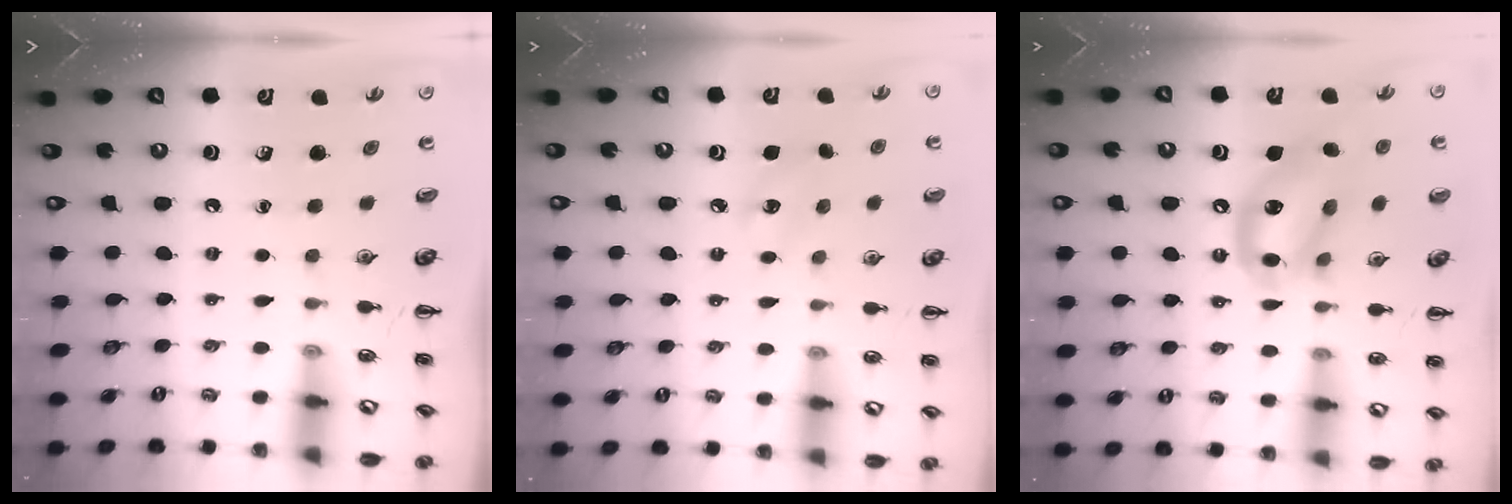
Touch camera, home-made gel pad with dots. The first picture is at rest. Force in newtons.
{"total": 6.3, "press": 6.1, "slide": 1.6}
{"total": 13.9, "press": 13.6, "slide": 2.6}